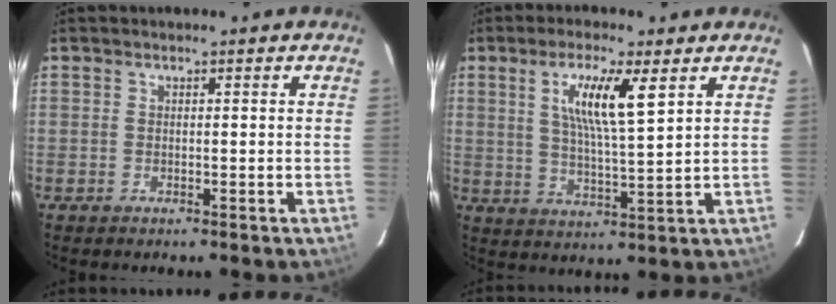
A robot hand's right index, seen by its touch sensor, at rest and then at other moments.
{"total": 9.3, "force": [4.0, 1.0, 8.3], "torque": [-0.149, -0.001, 0.072]}